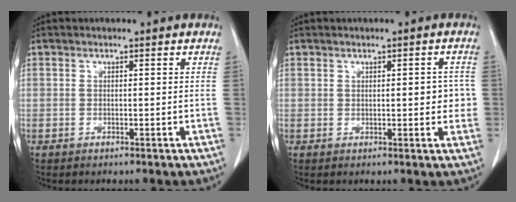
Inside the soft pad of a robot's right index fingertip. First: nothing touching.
{"total": 3.3, "force": [0.2, 1.5, 2.9], "torque": [-0.028, 0.004, 0.004]}